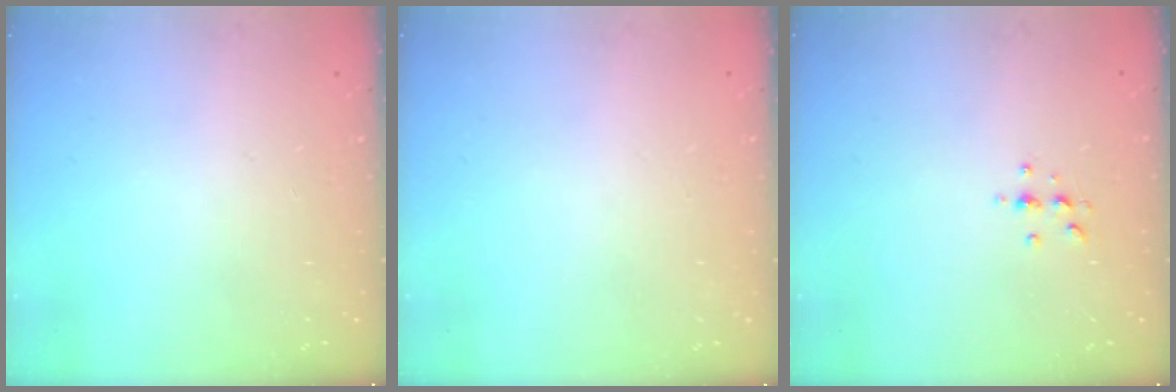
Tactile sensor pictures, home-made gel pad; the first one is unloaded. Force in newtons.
{"total": 0.0}
{"total": 3.5, "press": 3.4, "slide": 0.3}